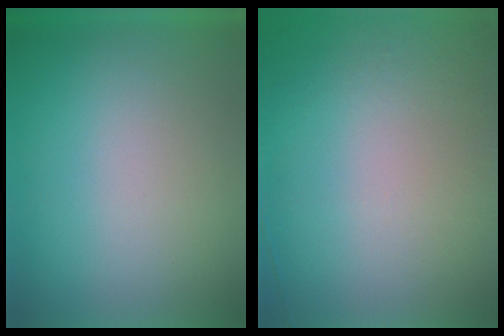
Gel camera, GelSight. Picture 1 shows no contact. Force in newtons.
{"total": 5.5}